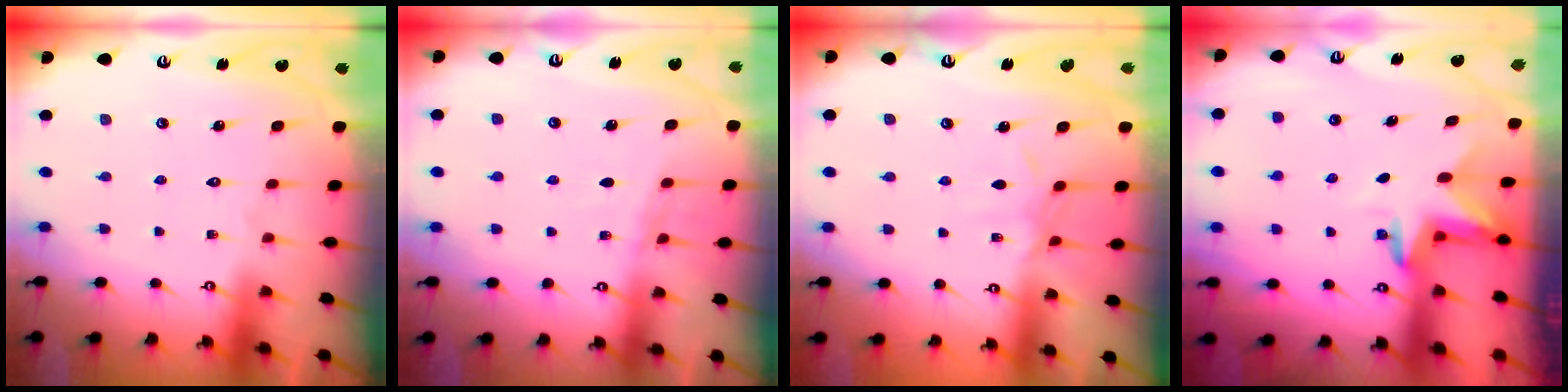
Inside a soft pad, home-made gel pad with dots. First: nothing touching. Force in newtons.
{"total": 5.7, "press": 5.7, "slide": 0.4}
{"total": 4.5, "press": 4.5, "slide": 0.5}
{"total": 3.3, "press": 3.3, "slide": 0.1}